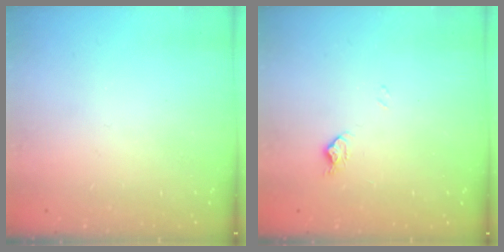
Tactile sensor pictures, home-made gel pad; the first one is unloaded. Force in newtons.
{"total": 5.7, "press": 5.7, "slide": 0.7}